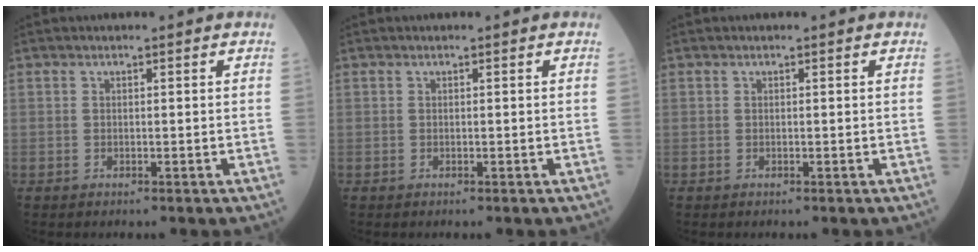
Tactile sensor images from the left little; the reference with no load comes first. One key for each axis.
{"total": 0.0}
{"total": 0.0}